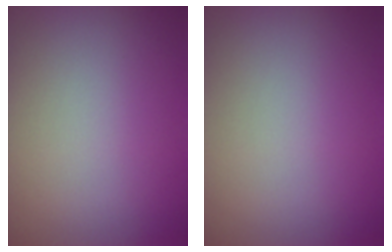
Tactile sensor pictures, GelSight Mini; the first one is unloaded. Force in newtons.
{"total": 0.0}